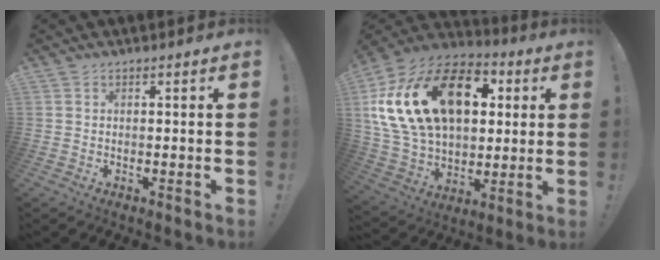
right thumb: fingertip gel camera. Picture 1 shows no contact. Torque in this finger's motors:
{"motor_torque": [1.93, 2.70, 2.08, 0.69, 0.67]}